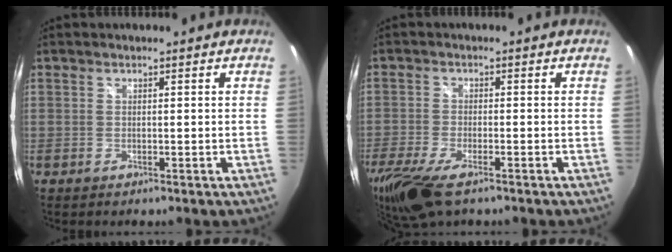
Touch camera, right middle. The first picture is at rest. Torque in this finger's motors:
{"motor_torque": [1.11, -1.03, 0.48, 0.16]}